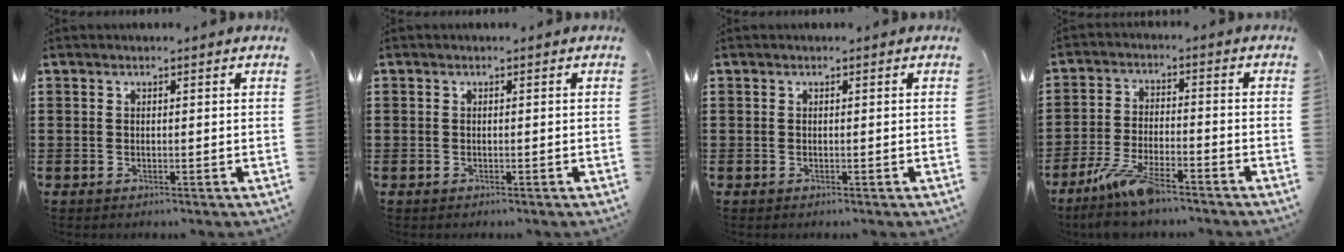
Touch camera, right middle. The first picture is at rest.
{"total": 0.6, "force": [-0.3, 0.5, 0.0], "torque": [0.000, 0.004, -0.006]}
{"total": 0.0}
{"total": 7.7, "force": [-5.9, 1.7, 4.7], "torque": [-0.104, -0.005, -0.113]}